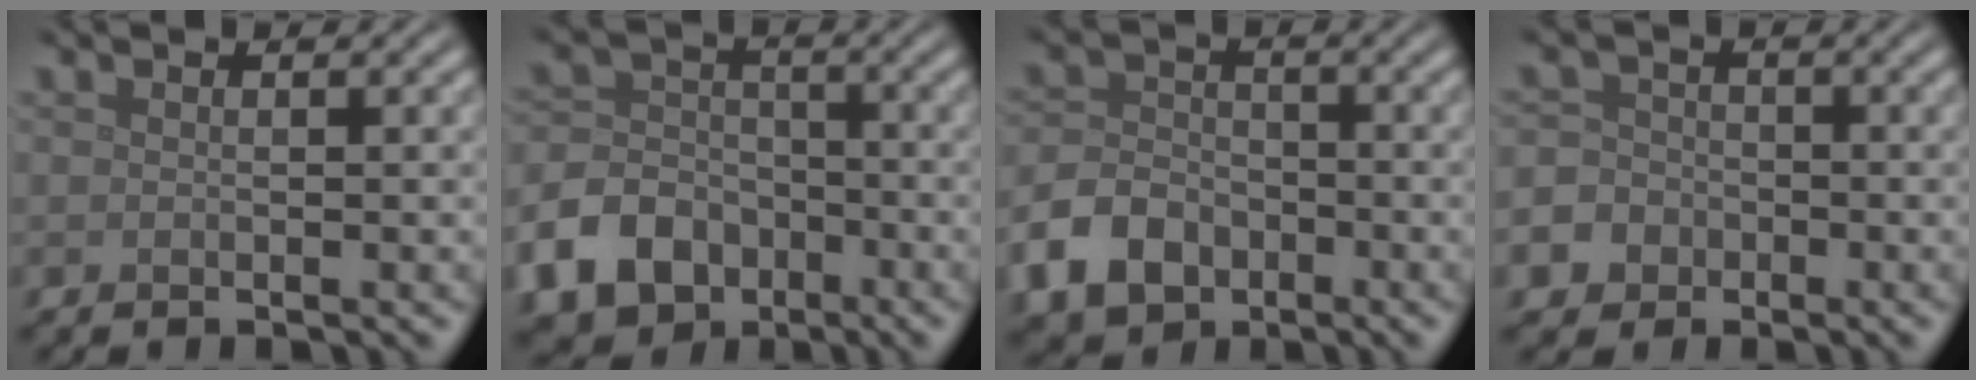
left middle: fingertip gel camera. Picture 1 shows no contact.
{"total": 8.8, "force": [-4.9, 6.5, 3.2], "torque": [-0.060, -0.015, -0.106]}
{"total": 5.4, "force": [-2.8, 3.9, 2.5], "torque": [-0.057, 0.000, -0.063]}
{"total": 5.8, "force": [-2.9, 4.9, 1.0], "torque": [-0.020, -0.008, -0.068]}